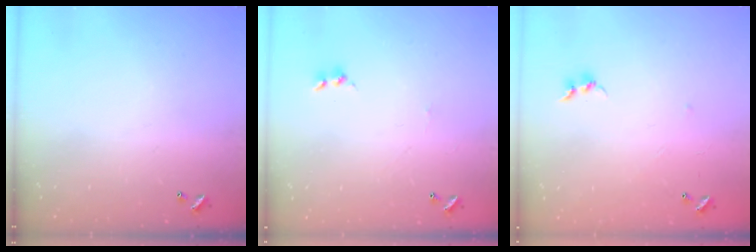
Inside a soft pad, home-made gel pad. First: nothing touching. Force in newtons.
{"total": 0.0}
{"total": 5.1, "press": 5.0, "slide": 0.7}